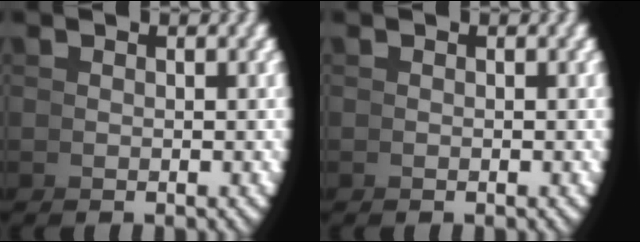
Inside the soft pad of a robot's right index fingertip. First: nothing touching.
{"total": 0.0}